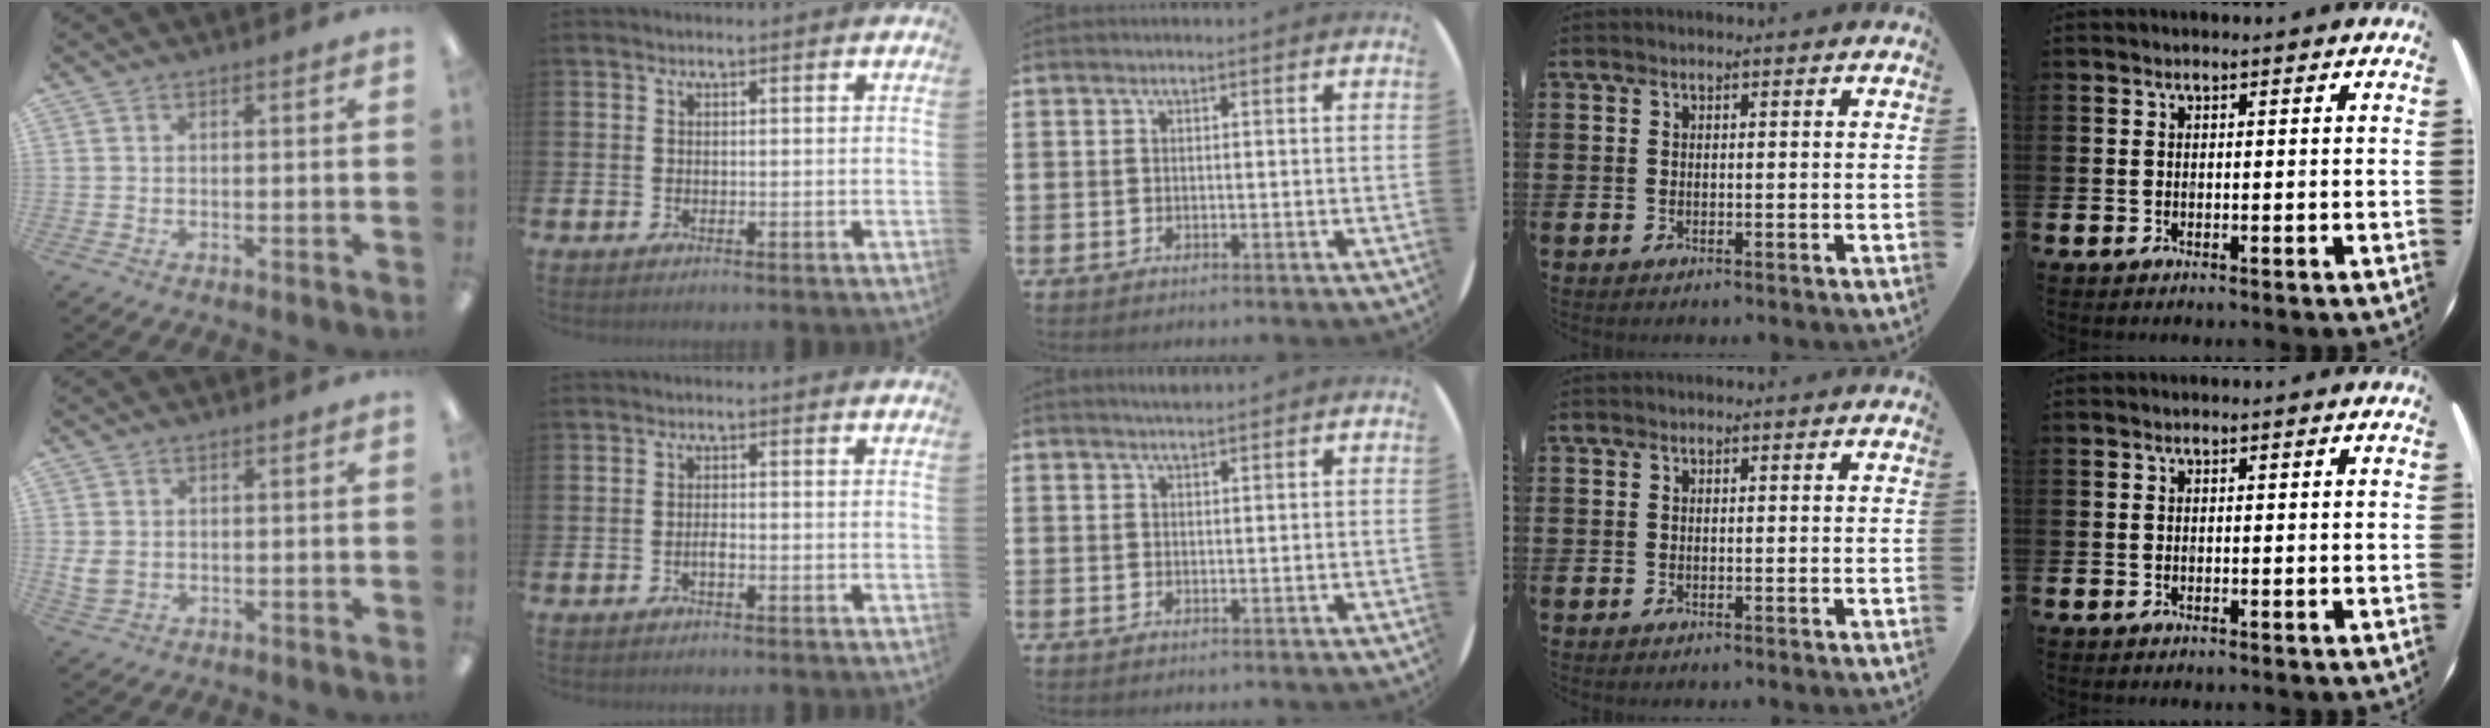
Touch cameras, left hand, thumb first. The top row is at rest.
{"thumb": {"total": 3.5, "force": [0.6, 2.9, 1.9], "torque": [-0.035, 0.000, 0.011]}, "index": {"total": 1.2, "force": [-0.6, 0.3, 0.9], "torque": [-0.013, -0.003, -0.012]}, "middle": {"total": 1.4, "force": [1.3, -0.1, 0.3], "torque": [-0.006, 0.001, 0.025]}}